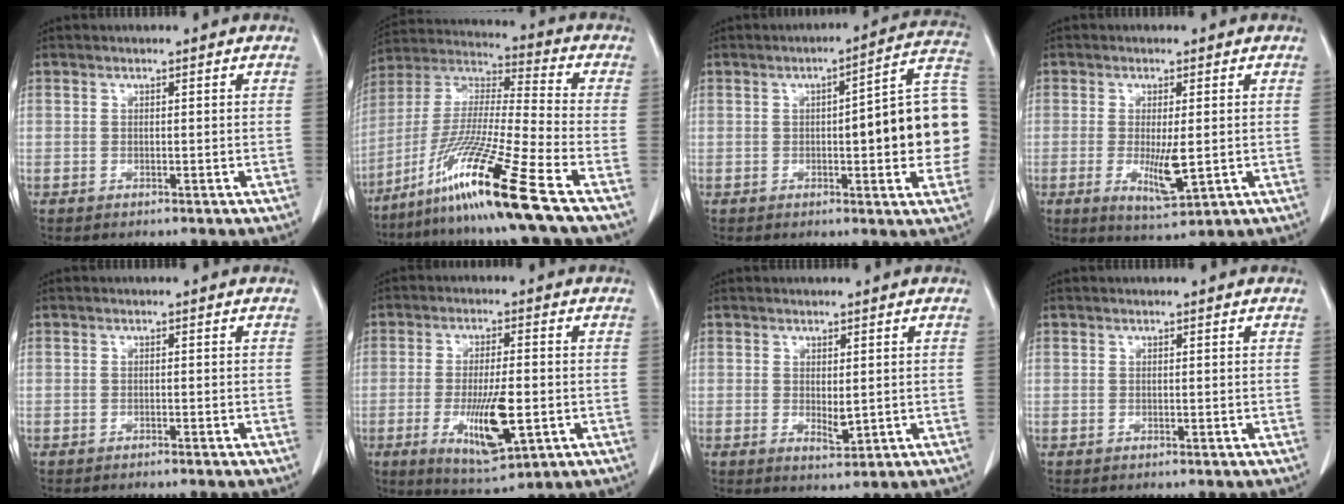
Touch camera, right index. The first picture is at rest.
{"total": 17.5, "force": [-11.1, -2.3, 13.4], "torque": [-0.289, -0.036, -0.206]}
{"total": 15.8, "force": [-0.4, 2.7, 15.6], "torque": [-0.169, 0.035, -0.004]}
{"total": 5.6, "force": [-0.8, 1.2, 5.4], "torque": [-0.095, -0.013, -0.008]}
{"total": 1.2, "force": [-1.0, 0.0, 0.6], "torque": [-0.011, 0.000, -0.012]}
{"total": 10.2, "force": [-2.7, 2.3, 9.6], "torque": [-0.171, -0.017, -0.037]}
{"total": 2.2, "force": [0.0, 1.0, 2.0], "torque": [-0.033, -0.008, 0.008]}
{"total": 0.0}